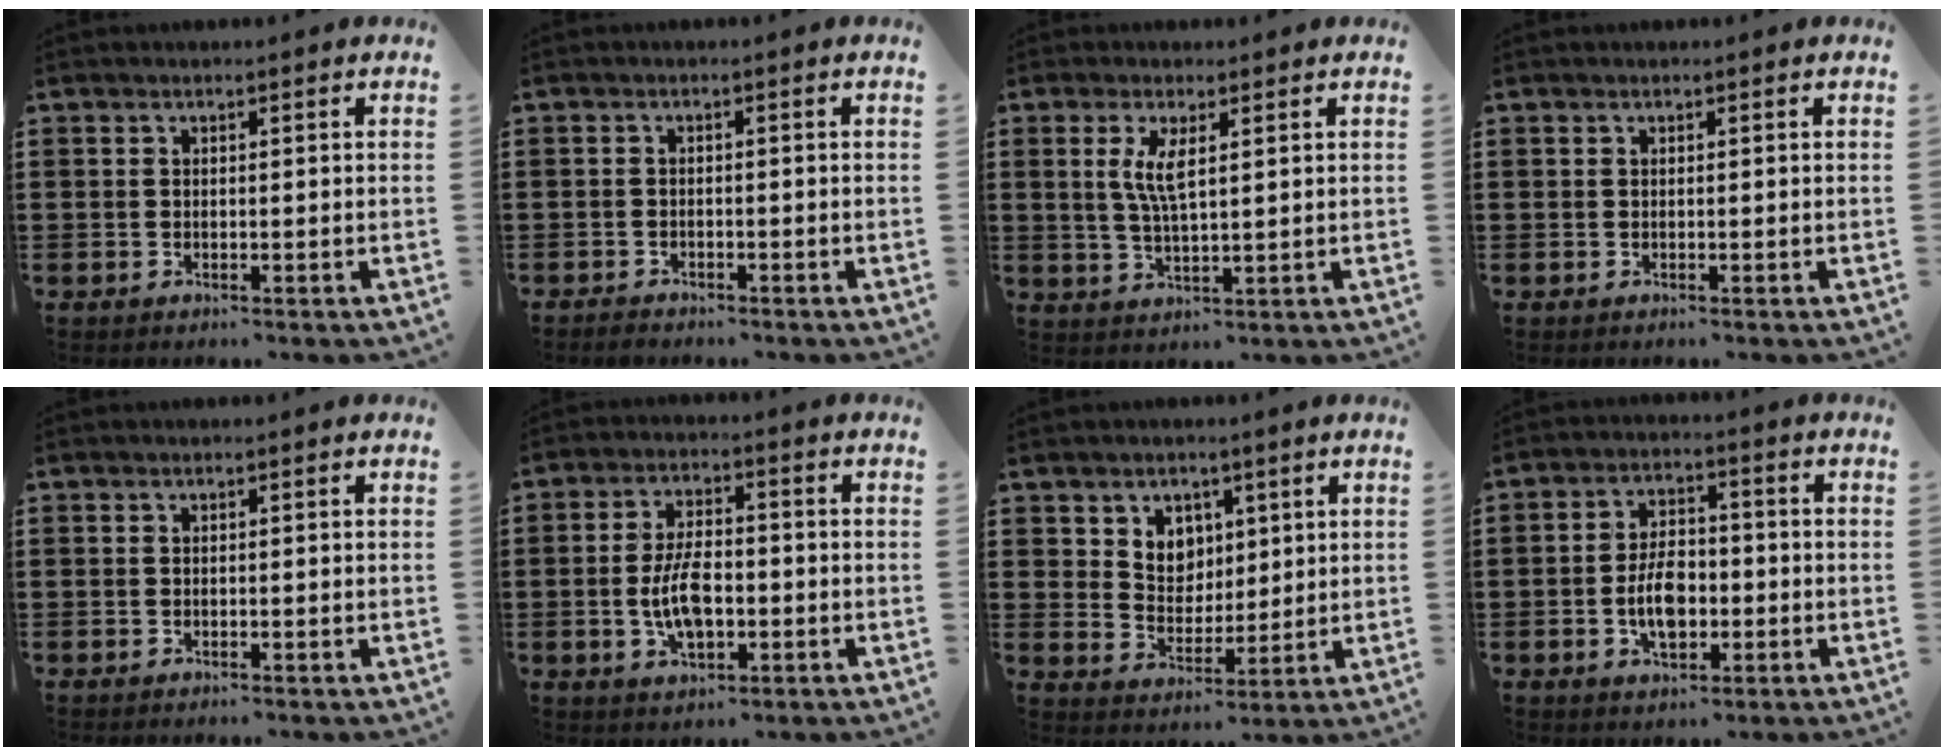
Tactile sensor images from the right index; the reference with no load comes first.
{"total": 1.2, "force": [-1.2, 0.3, 0.0], "torque": [-0.003, 0.003, -0.027]}
{"total": 4.7, "force": [1.5, 1.2, 4.3], "torque": [-0.090, 0.002, 0.024]}
{"total": 0.0}
{"total": 0.0}
{"total": 7.3, "force": [-1.4, 3.4, 6.4], "torque": [-0.139, -0.003, -0.028]}
{"total": 5.0, "force": [2.8, 4.1, 0.7], "torque": [-0.029, 0.004, 0.050]}
{"total": 6.5, "force": [-1.5, 3.6, 5.2], "torque": [-0.093, -0.004, -0.031]}